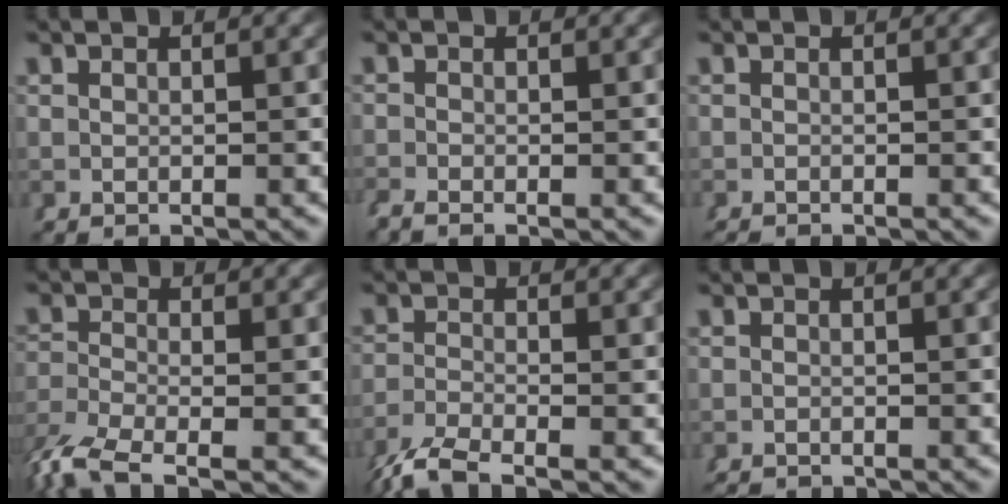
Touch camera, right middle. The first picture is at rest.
{"total": 1.2, "force": [-1.1, -0.3, 0.4], "torque": [-0.001, -0.003, -0.021]}
{"total": 1.0, "force": [-1.0, -0.2, 0.0], "torque": [0.003, -0.008, -0.015]}
{"total": 4.3, "force": [-3.0, 1.2, 2.8], "torque": [-0.072, -0.025, -0.039]}
{"total": 4.5, "force": [-3.8, 0.7, 2.3], "torque": [-0.048, -0.011, -0.059]}
{"total": 1.4, "force": [-1.3, -0.3, -0.2], "torque": [0.009, -0.010, -0.021]}